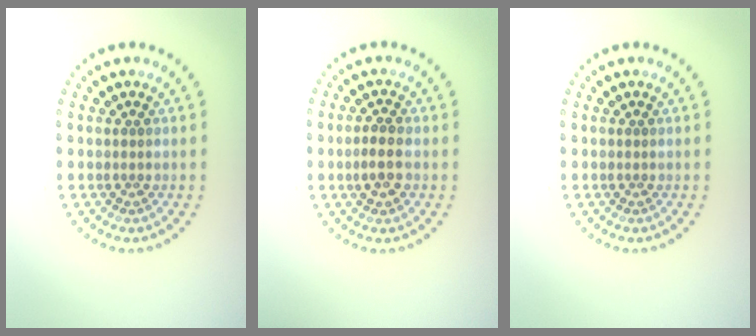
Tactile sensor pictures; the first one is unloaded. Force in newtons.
{"total": 2.3, "press": 2.2, "slide": 0.3}
{"total": 0.0}